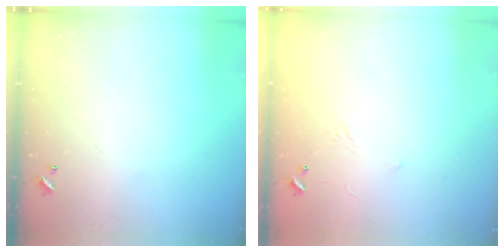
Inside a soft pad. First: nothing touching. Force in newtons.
{"total": 4.5, "press": 4.3, "slide": 1.0}